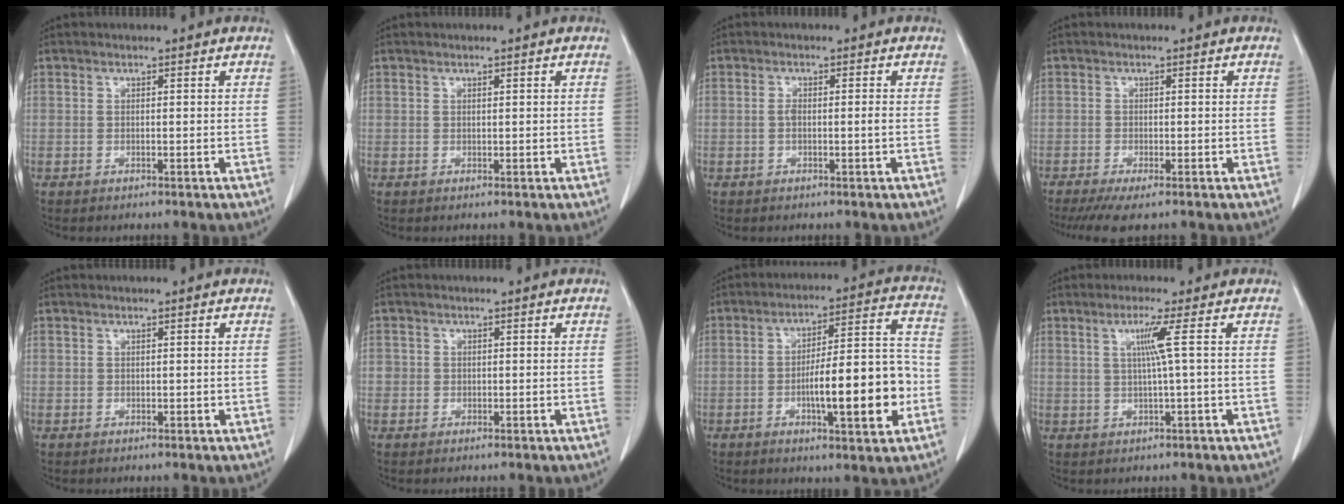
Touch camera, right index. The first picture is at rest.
{"total": 0.0}
{"total": 1.8, "force": [-0.3, 0.2, 1.7], "torque": [-0.034, 0.000, -0.006]}
{"total": 4.2, "force": [-3.1, 0.4, 2.8], "torque": [-0.044, -0.011, -0.049]}
{"total": 0.0}
{"total": 1.1, "force": [-0.1, 1.1, 0.1], "torque": [0.009, 0.005, -0.005]}
{"total": 14.3, "force": [-3.7, 2.6, 13.5], "torque": [-0.204, 0.019, -0.051]}
{"total": 3.5, "force": [0.9, -1.2, 3.2], "torque": [-0.065, -0.001, 0.021]}